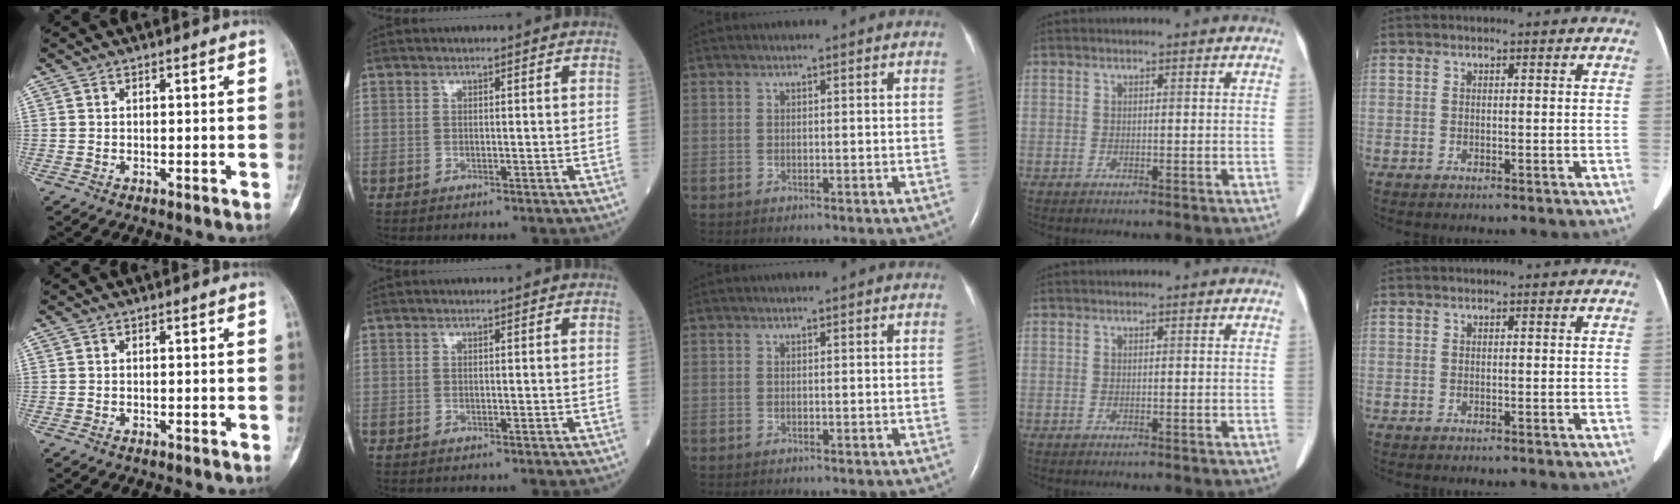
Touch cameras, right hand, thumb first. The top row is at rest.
{}